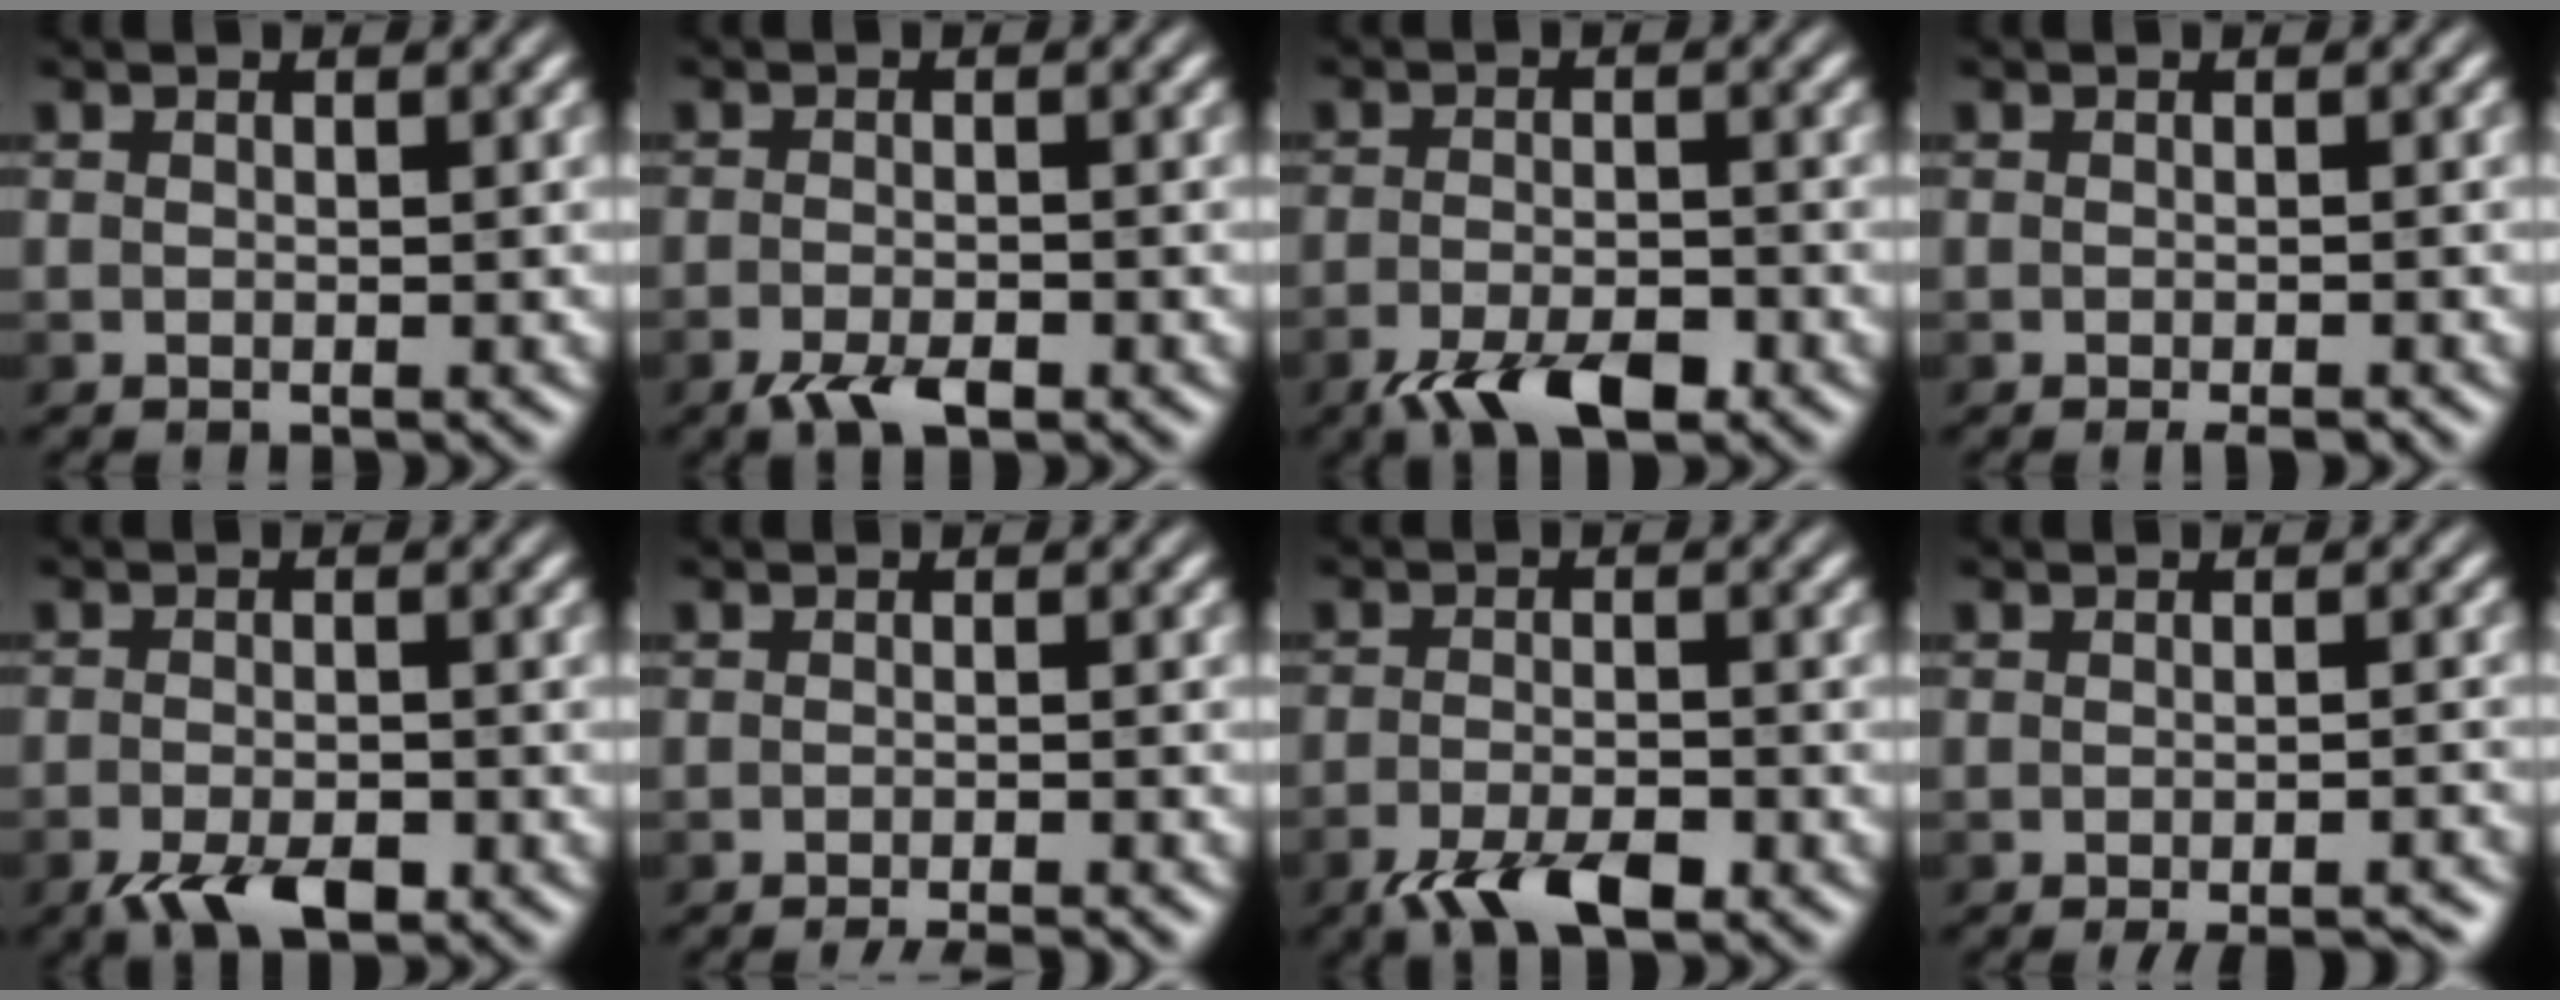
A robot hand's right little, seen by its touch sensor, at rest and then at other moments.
{"total": 3.0, "force": [-1.8, 1.0, 2.2], "torque": [-0.045, -0.006, -0.034]}
{"total": 5.3, "force": [-3.4, 1.8, 3.6], "torque": [-0.065, -0.005, -0.059]}
{"total": 1.5, "force": [-1.0, 0.4, 1.0], "torque": [-0.013, -0.004, -0.011]}
{"total": 4.2, "force": [-2.4, 1.6, 3.0], "torque": [-0.054, -0.007, -0.041]}
{"total": 2.5, "force": [-2.0, 0.3, 1.5], "torque": [-0.015, -0.003, -0.033]}
{"total": 4.8, "force": [-3.1, 1.5, 3.3], "torque": [-0.062, -0.007, -0.056]}
{"total": 4.3, "force": [-3.1, 1.0, 2.7], "torque": [-0.037, -0.003, -0.035]}